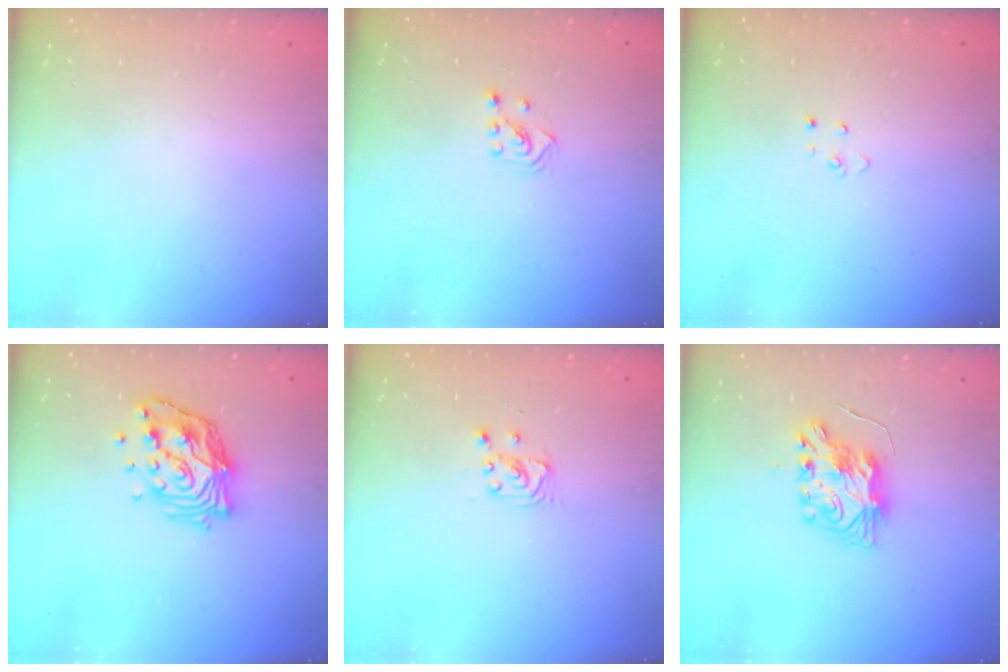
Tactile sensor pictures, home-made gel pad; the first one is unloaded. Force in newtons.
{"total": 2.3, "press": 2.2, "slide": 0.7}
{"total": 2.6, "press": 2.6, "slide": 0.2}
{"total": 14.3, "press": 14.2, "slide": 1.4}
{"total": 2.9, "press": 2.9, "slide": 0.4}
{"total": 9.1, "press": 9.0, "slide": 0.8}